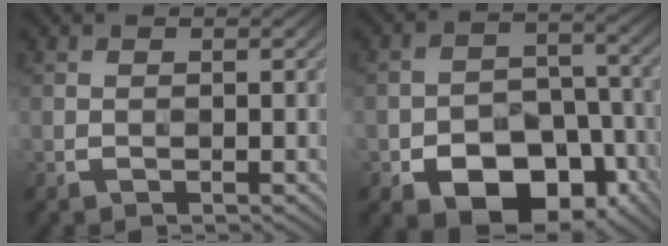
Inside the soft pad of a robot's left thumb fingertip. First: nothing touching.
{"total": 13.1, "force": [-7.0, 7.9, 7.8], "torque": [-0.129, -0.022, -0.112]}